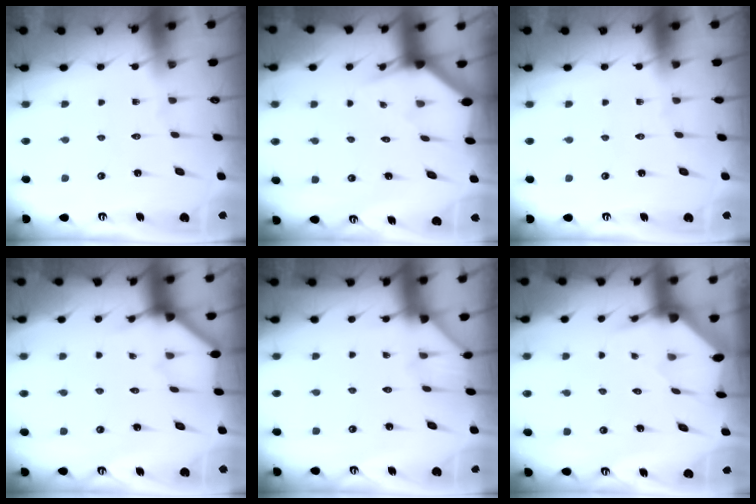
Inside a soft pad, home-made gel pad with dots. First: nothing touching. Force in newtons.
{"total": 2.9, "press": 2.9, "slide": 0.1}
{"total": 0.0}
{"total": 4.2, "press": 4.2, "slide": 0.4}
{"total": 2.0, "press": 2.0, "slide": 0.1}
{"total": 3.5, "press": 3.5, "slide": 0.5}